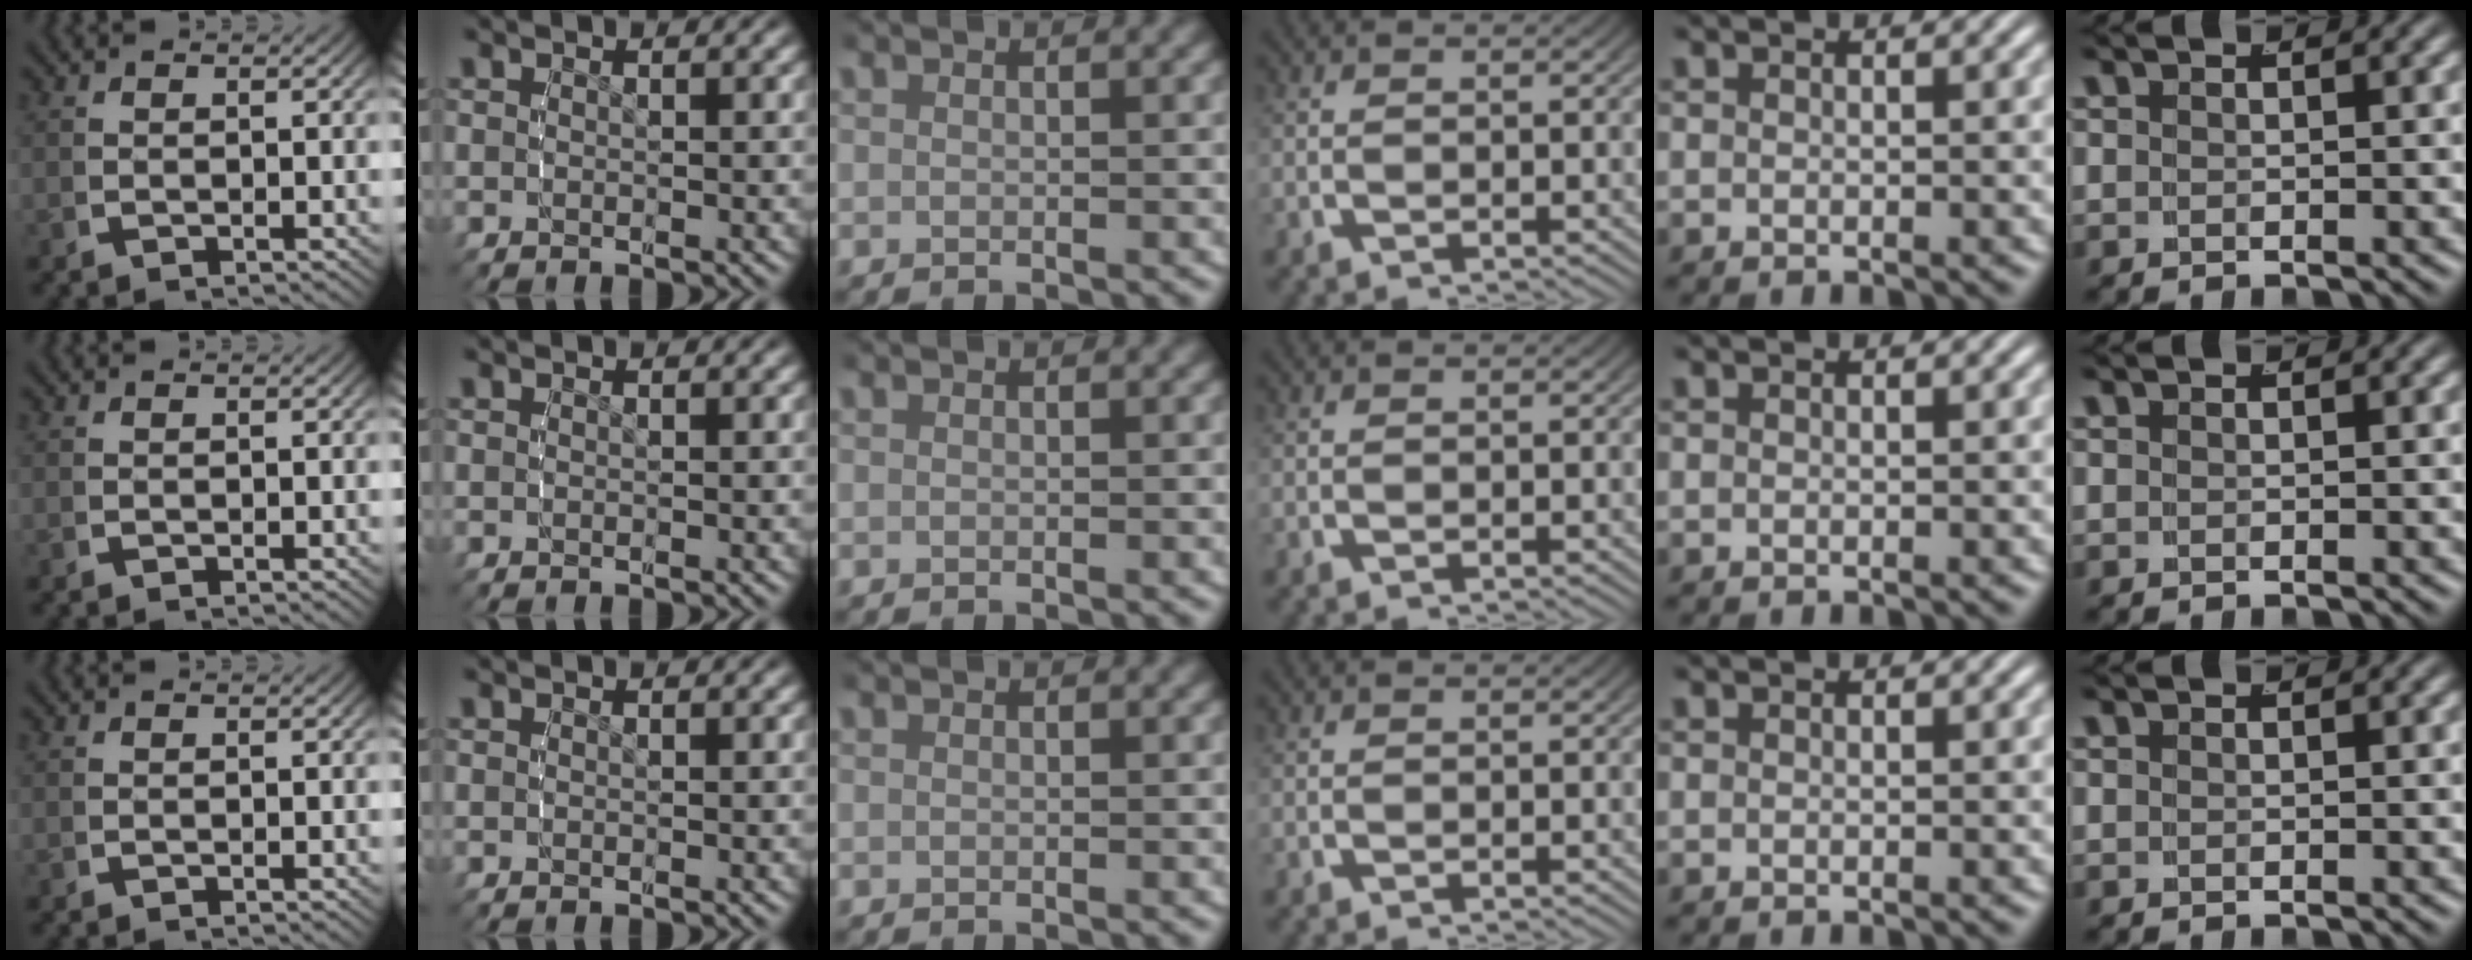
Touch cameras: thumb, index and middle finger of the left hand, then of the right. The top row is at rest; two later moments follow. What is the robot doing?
{"motion": "reach", "object": "jacket"}